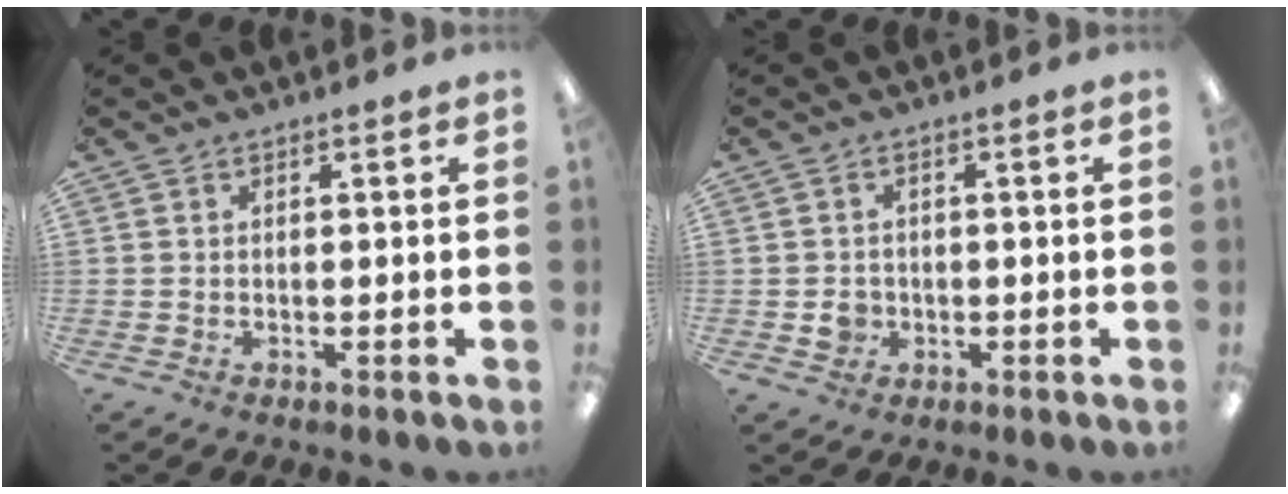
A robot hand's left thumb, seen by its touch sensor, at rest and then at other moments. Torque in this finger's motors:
{"motor_torque": [-0.04, 0.04, 0.03, -0.03, 0.00]}